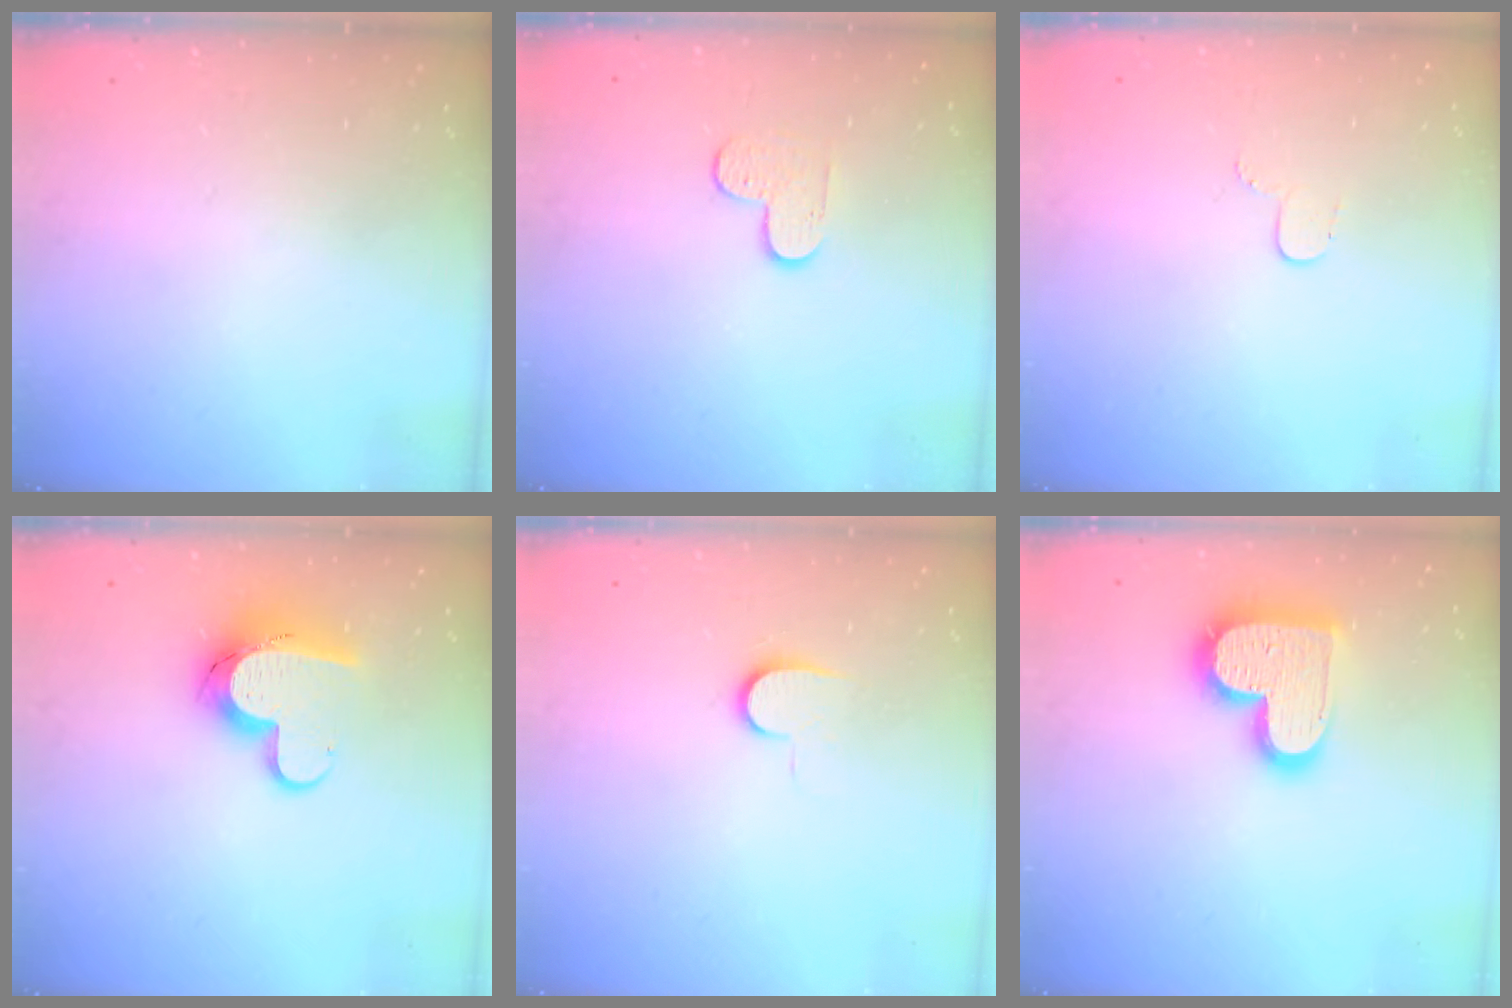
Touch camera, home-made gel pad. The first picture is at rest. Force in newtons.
{"total": 4.7, "press": 4.7, "slide": 0.5}
{"total": 3.5, "press": 3.5, "slide": 0.4}
{"total": 11.9, "press": 11.8, "slide": 1.1}
{"total": 6.4, "press": 6.3, "slide": 0.7}
{"total": 17.1, "press": 17.1, "slide": 1.1}